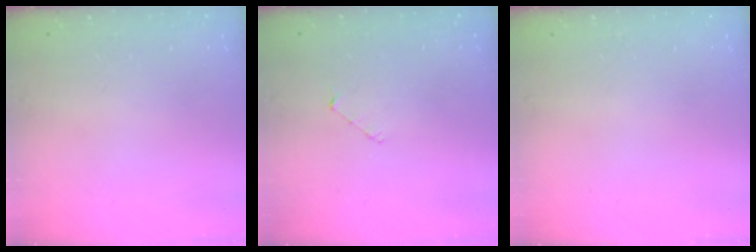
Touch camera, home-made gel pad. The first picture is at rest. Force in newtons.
{"total": 3.6, "press": 3.5, "slide": 0.3}
{"total": 0.0}